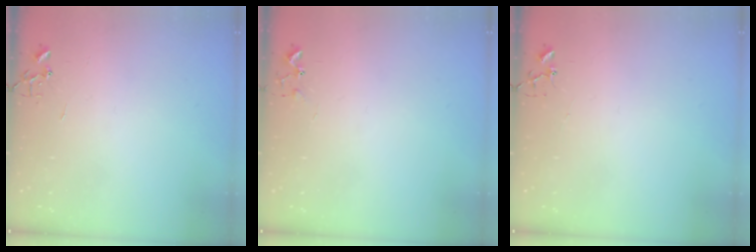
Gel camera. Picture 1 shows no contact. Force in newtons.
{"total": 5.8, "press": 5.7, "slide": 0.7}
{"total": 3.9, "press": 3.8, "slide": 0.2}